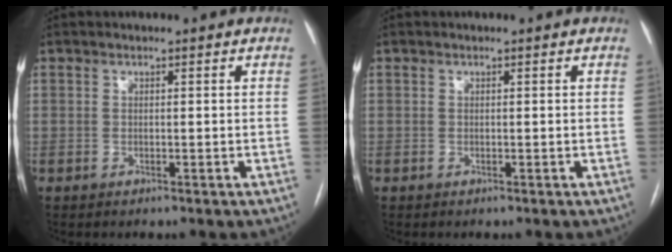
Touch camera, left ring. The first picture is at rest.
{"total": 0.0}